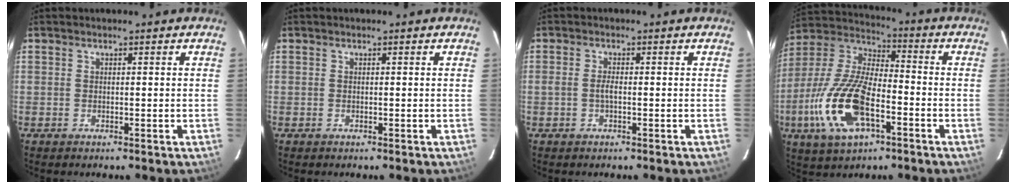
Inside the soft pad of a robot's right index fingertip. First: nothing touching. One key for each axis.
{"total": 0.0}
{"total": 1.6, "fx": -0.4, "fy": 0.4, "fz": 1.5, "tx": -0.031, "ty": 0.002, "tz": -0.010}
{"total": 18.7, "fx": -6.7, "fy": 8.1, "fz": 15.5, "tx": -0.340, "ty": -0.012, "tz": -0.130}